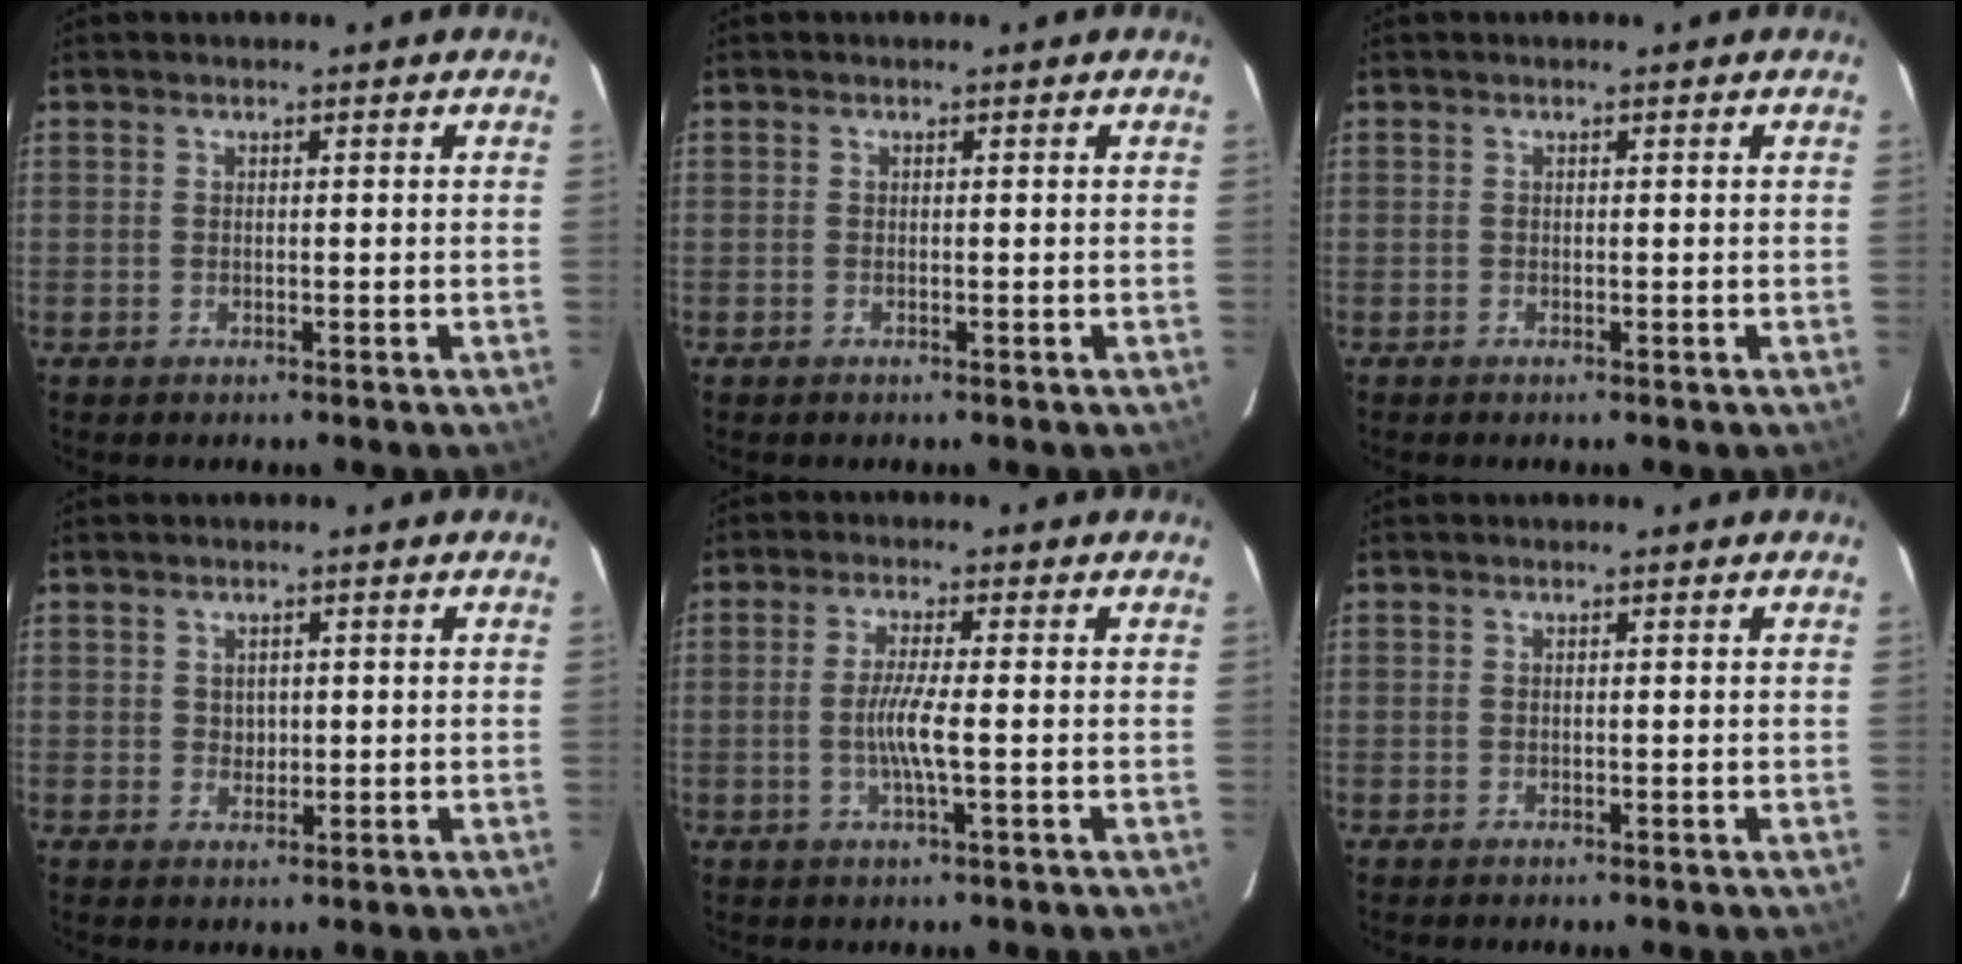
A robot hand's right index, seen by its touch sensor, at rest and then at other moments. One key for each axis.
{"total": 0.0}
{"total": 0.0}
{"total": 1.9, "fx": 0.4, "fy": 1.8, "fz": 0.7, "tx": -0.005, "ty": 0.002, "tz": 0.010}
{"total": 4.9, "fx": -1.0, "fy": 0.0, "fz": 4.8, "tx": -0.090, "ty": -0.008, "tz": -0.019}
{"total": 0.0}